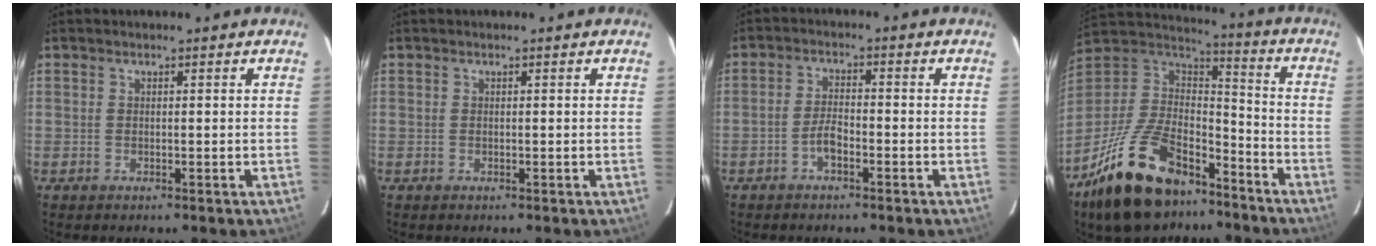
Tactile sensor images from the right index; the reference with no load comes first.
{"total": 0.0}
{"total": 3.3, "force": [-1.9, 1.2, 2.3], "torque": [-0.053, 0.008, -0.037]}
{"total": 25.9, "force": [-17.1, 12.4, 14.9], "torque": [-0.310, -0.003, -0.277]}